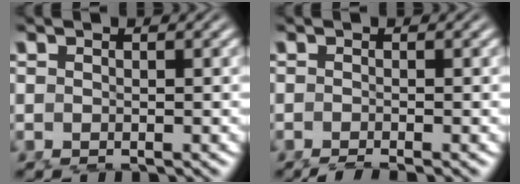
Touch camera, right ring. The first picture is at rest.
{"total": 3.4, "force": [-3.0, 0.4, 1.5], "torque": [-0.013, -0.009, -0.041]}